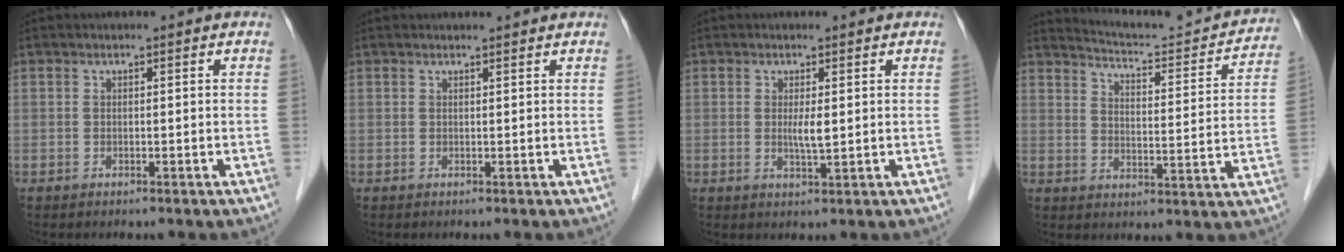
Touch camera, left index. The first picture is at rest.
{"total": 2.1, "force": [2.1, 0.0, 0.3], "torque": [-0.008, 0.009, 0.024]}
{"total": 2.2, "force": [0.4, 0.2, 2.2], "torque": [-0.043, -0.004, 0.008]}
{"total": 14.7, "force": [14.3, 0.9, 3.1], "torque": [-0.048, -0.033, 0.181]}